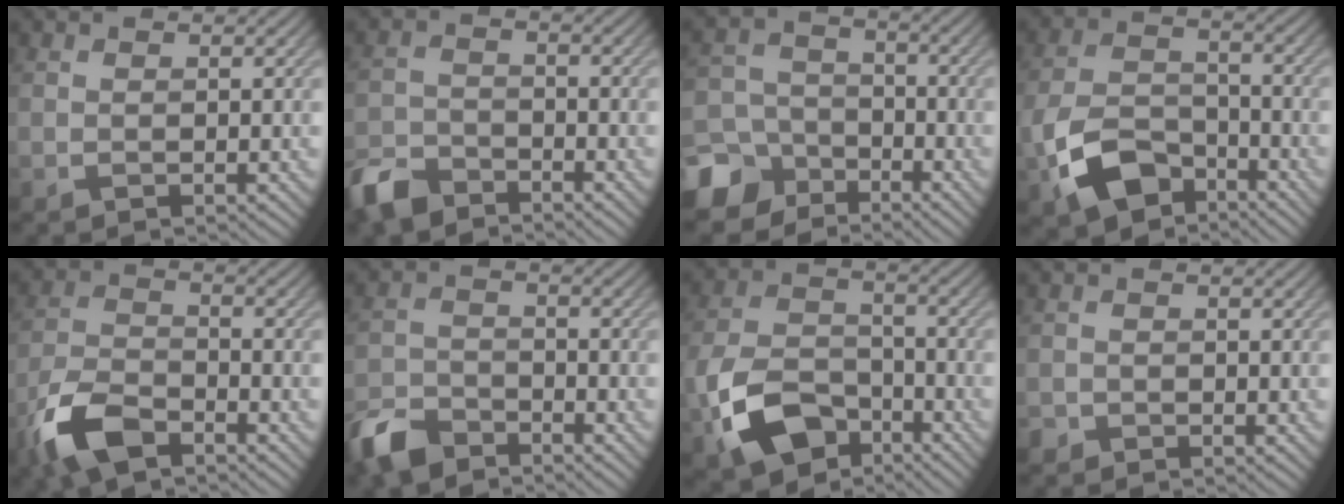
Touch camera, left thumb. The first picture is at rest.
{"total": 5.9, "force": [-4.9, 2.5, 2.0], "torque": [-0.048, -0.008, -0.110]}
{"total": 10.1, "force": [-6.4, 7.3, 2.9], "torque": [-0.093, -0.031, -0.132]}
{"total": 9.0, "force": [-4.9, 5.4, 5.3], "torque": [-0.131, -0.013, -0.100]}
{"total": 8.4, "force": [-5.8, 3.6, 5.0], "torque": [-0.113, -0.012, -0.128]}
{"total": 6.5, "force": [-5.3, 2.8, 2.4], "torque": [-0.056, -0.008, -0.119]}
{"total": 10.8, "force": [-5.5, 6.8, 6.3], "torque": [-0.157, -0.019, -0.110]}
{"total": 1.5, "force": [-1.1, 1.0, 0.1], "torque": [0.001, -0.004, -0.025]}